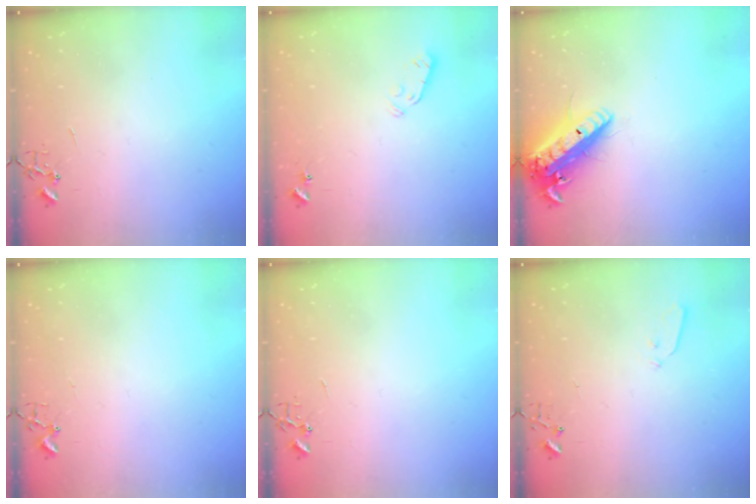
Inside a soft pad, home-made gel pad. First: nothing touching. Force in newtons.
{"total": 3.0, "press": 2.9, "slide": 0.9}
{"total": 17.1, "press": 16.8, "slide": 3.3}
{"total": 1.8, "press": 1.8, "slide": 0.2}
{"total": 0.0}
{"total": 3.5, "press": 3.5, "slide": 0.6}